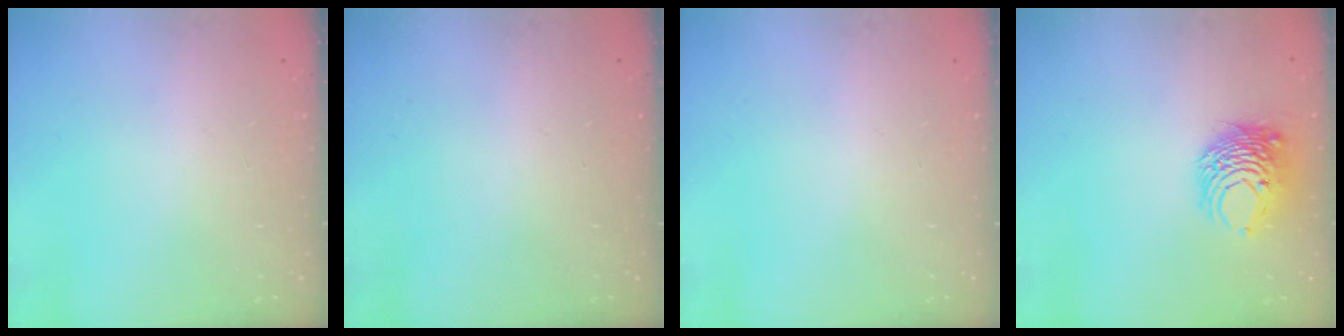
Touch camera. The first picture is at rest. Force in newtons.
{"total": 0.0}
{"total": 0.0}
{"total": 8.4, "press": 8.4, "slide": 0.3}